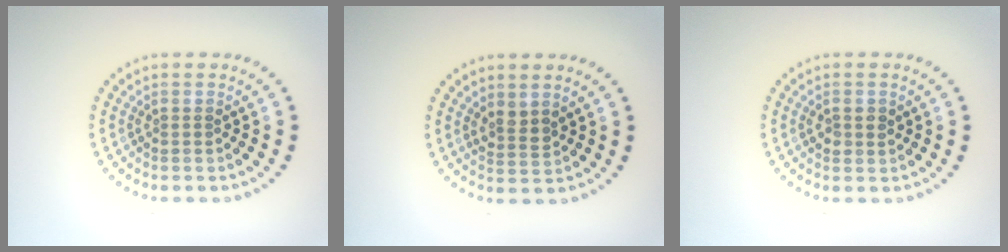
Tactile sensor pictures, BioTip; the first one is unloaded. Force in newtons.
{"total": 1.6, "press": 1.2, "slide": 1.0}
{"total": 1.5, "press": 1.5, "slide": 0.2}